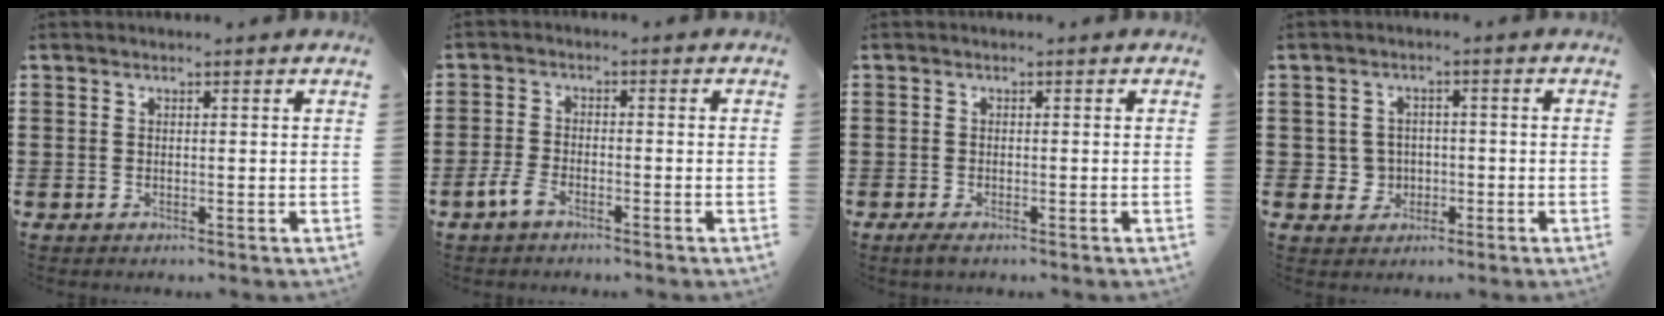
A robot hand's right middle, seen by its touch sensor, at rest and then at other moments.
{"total": 3.2, "force": [-2.3, 1.4, 1.9], "torque": [-0.054, -0.003, -0.050]}
{"total": 0.9, "force": [-0.6, 0.3, 0.5], "torque": [-0.019, -0.008, -0.013]}
{"total": 3.5, "force": [-0.7, 3.4, 0.7], "torque": [-0.027, 0.005, -0.017]}